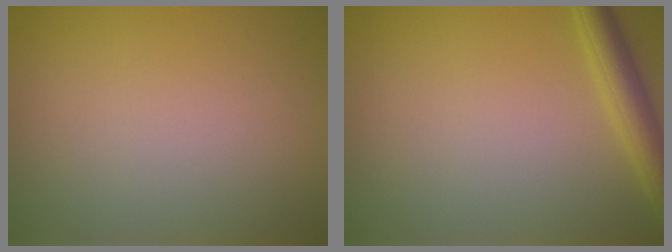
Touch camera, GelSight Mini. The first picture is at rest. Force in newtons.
{"total": 3.0, "press": 3.0, "slide": 0.2}